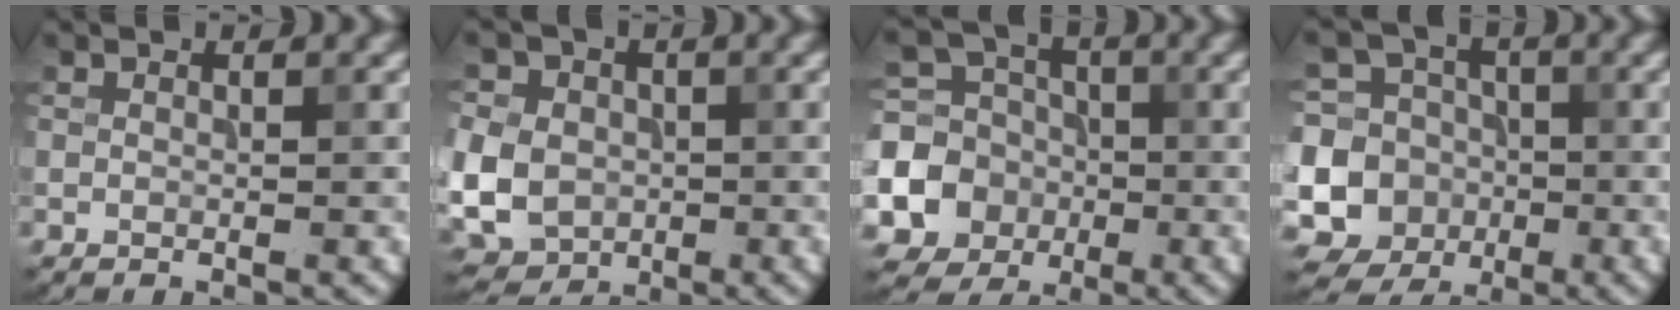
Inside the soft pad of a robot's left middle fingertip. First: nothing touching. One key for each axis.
{"total": 7.9, "fx": -0.9, "fy": 6.8, "fz": 3.8, "tx": -0.088, "ty": -0.008, "tz": -0.041}
{"total": 11.3, "fx": -3.3, "fy": 10.4, "fz": 3.1, "tx": -0.082, "ty": -0.018, "tz": -0.073}
{"total": 15.1, "fx": -3.5, "fy": 14.4, "fz": 3.2, "tx": -0.103, "ty": 0.000, "tz": -0.074}